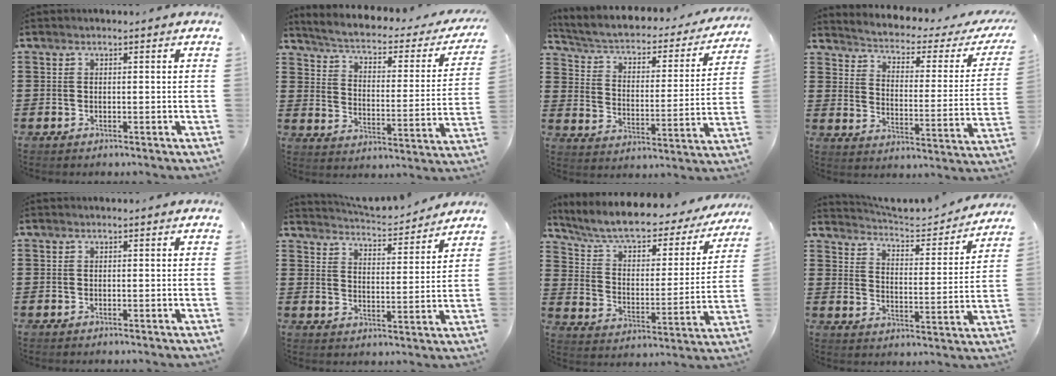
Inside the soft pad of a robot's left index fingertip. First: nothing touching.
{"total": 2.9, "force": [2.0, 0.5, 1.9], "torque": [-0.052, -0.026, 0.023]}
{"total": 2.8, "force": [1.9, 1.3, 1.7], "torque": [-0.047, -0.021, 0.021]}
{"total": 1.7, "force": [1.2, 0.6, 1.1], "torque": [-0.036, -0.022, 0.007]}
{"total": 0.0}
{"total": 4.1, "force": [4.1, -0.3, 0.3], "torque": [-0.027, -0.031, 0.066]}
{"total": 6.9, "force": [5.8, 1.4, 3.3], "torque": [-0.089, -0.041, 0.096]}
{"total": 4.4, "force": [4.4, 0.1, 0.7], "torque": [-0.038, -0.034, 0.069]}